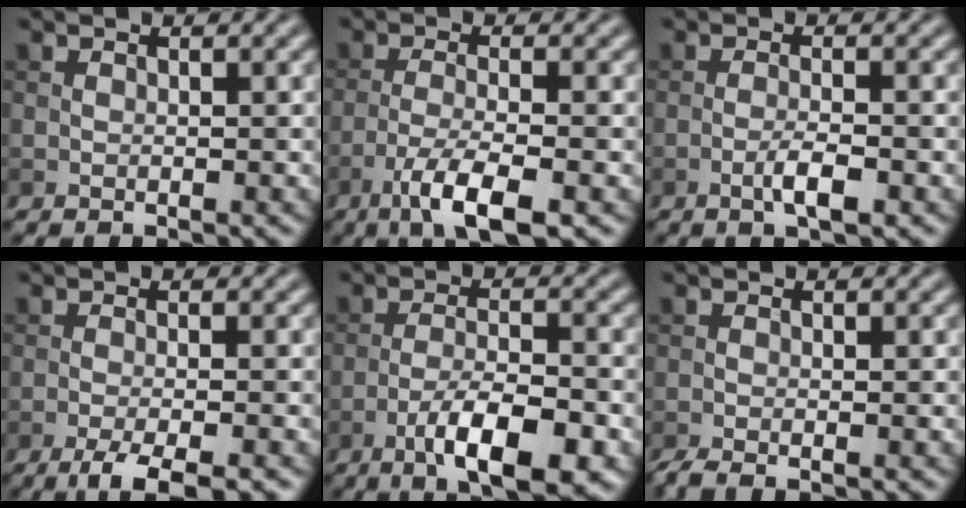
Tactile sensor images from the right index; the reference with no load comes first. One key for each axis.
{"total": 5.1, "fx": -2.9, "fy": 1.0, "fz": 4.1, "tx": -0.077, "ty": -0.001, "tz": -0.058}
{"total": 2.5, "fx": -1.1, "fy": 0.5, "fz": 2.2, "tx": -0.041, "ty": 0.004, "tz": -0.024}
{"total": 4.3, "fx": -2.7, "fy": 0.8, "fz": 3.2, "tx": -0.051, "ty": -0.001, "tz": -0.051}
{"total": 7.3, "fx": -4.0, "fy": 2.0, "fz": 5.8, "tx": -0.100, "ty": 0.004, "tz": -0.068}
{"total": 1.6, "fx": -1.3, "fy": 0.2, "fz": 1.0, "tx": -0.019, "ty": -0.005, "tz": -0.027}